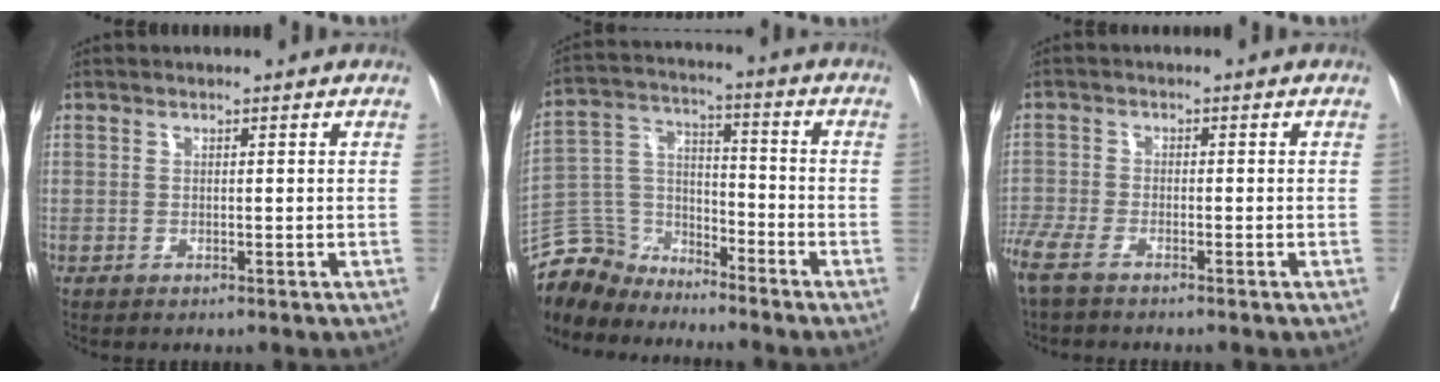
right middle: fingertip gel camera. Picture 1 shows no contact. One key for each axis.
{"total": 8.8, "fx": -8.3, "fy": 2.8, "fz": -0.9, "tx": 0.007, "ty": 0.030, "tz": -0.171}
{"total": 6.4, "fx": -5.3, "fy": 1.2, "fz": 3.4, "tx": -0.084, "ty": -0.002, "tz": -0.104}